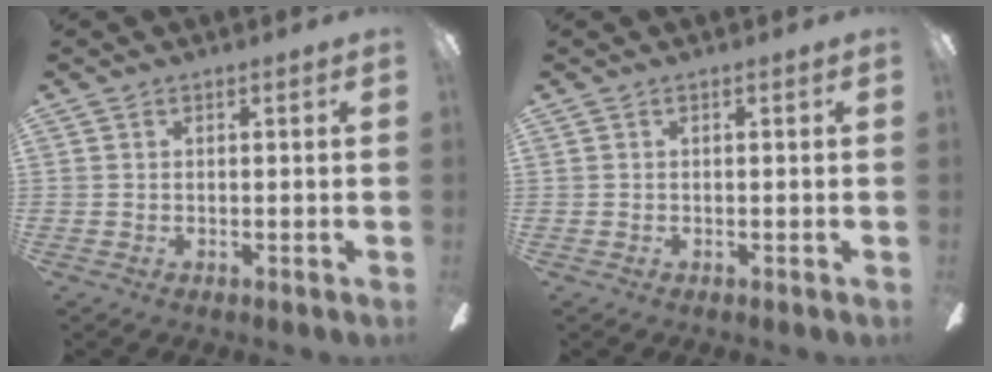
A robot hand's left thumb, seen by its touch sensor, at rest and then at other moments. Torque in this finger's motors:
{"motor_torque": [-0.02, -0.02, 0.01, -0.02, 0.00]}